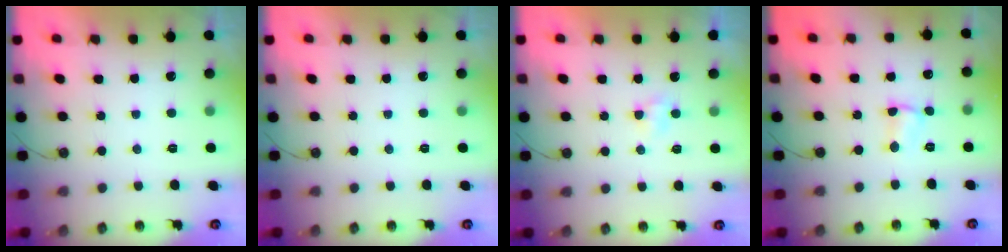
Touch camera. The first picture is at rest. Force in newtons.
{"total": 0.0}
{"total": 2.2, "press": 2.2, "slide": 0.3}
{"total": 2.6, "press": 2.6, "slide": 0.4}